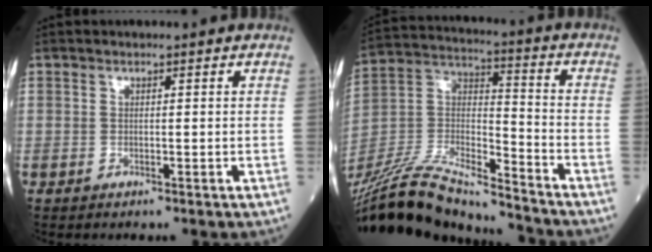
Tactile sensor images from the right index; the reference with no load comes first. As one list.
[{"total": 24.2, "force": [-22.0, 2.8, 9.6], "torque": [-0.239, -0.015, -0.388]}]